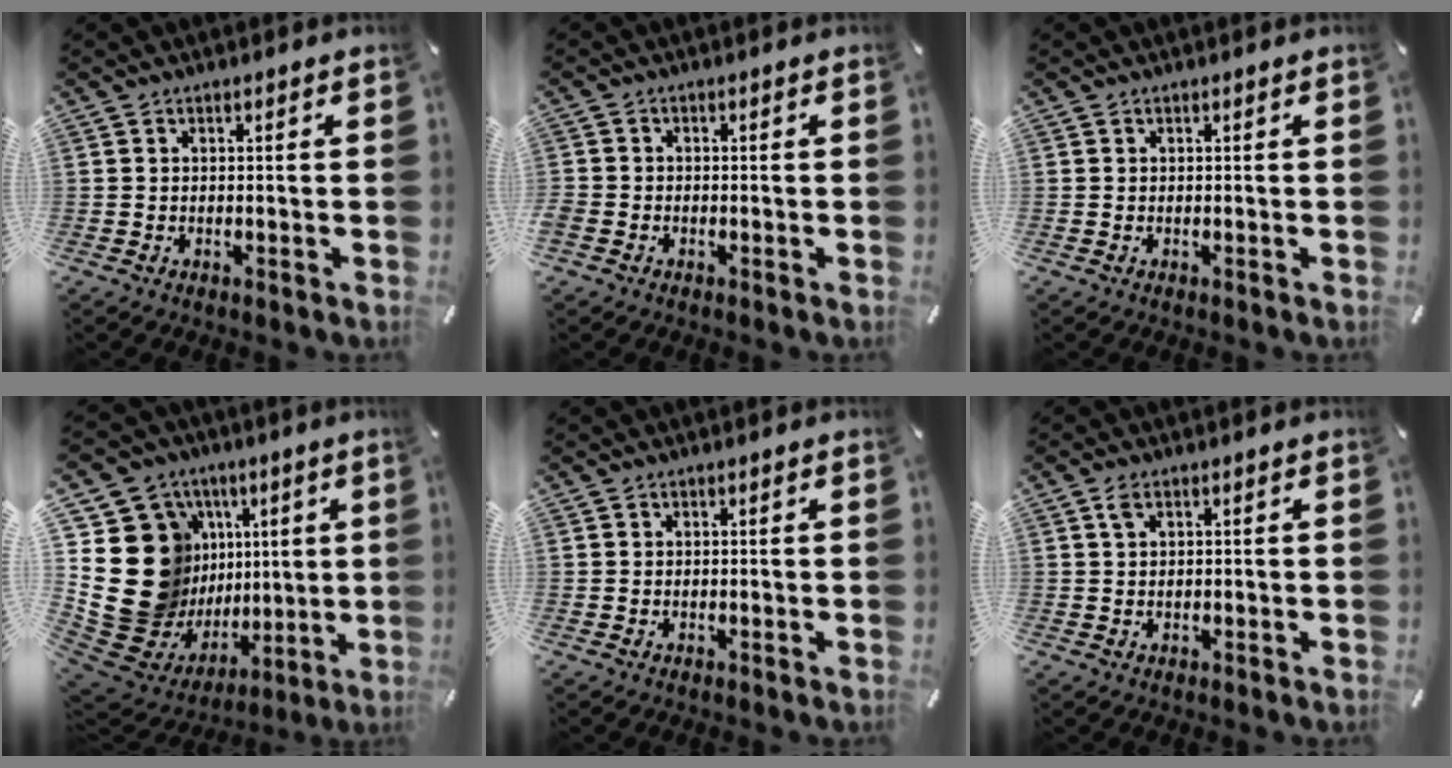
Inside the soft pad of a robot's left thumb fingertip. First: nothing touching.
{"total": 1.7, "force": [-1.0, 1.3, 0.5], "torque": [-0.004, 0.008, -0.021]}
{"total": 0.0}
{"total": 24.6, "force": [2.7, 21.3, 11.9], "torque": [-0.212, -0.060, 0.112]}
{"total": 0.0}
{"total": 2.3, "force": [1.0, 1.3, 1.7], "torque": [-0.037, 0.002, 0.018]}